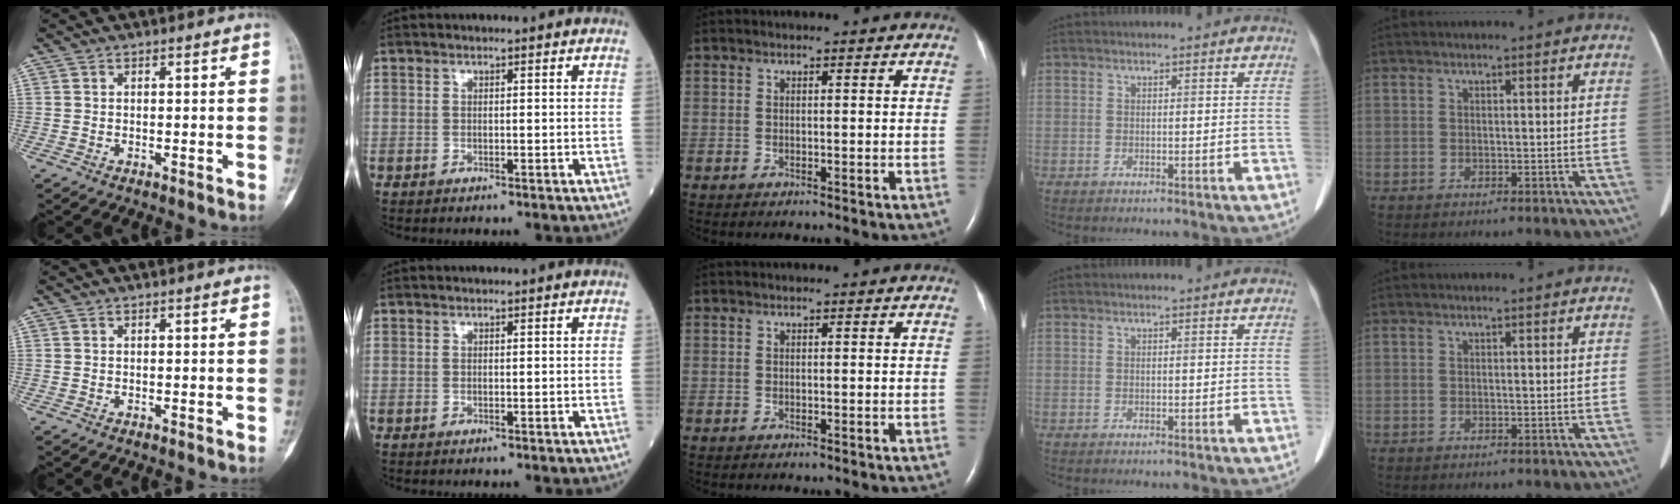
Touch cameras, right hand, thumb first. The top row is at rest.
{}